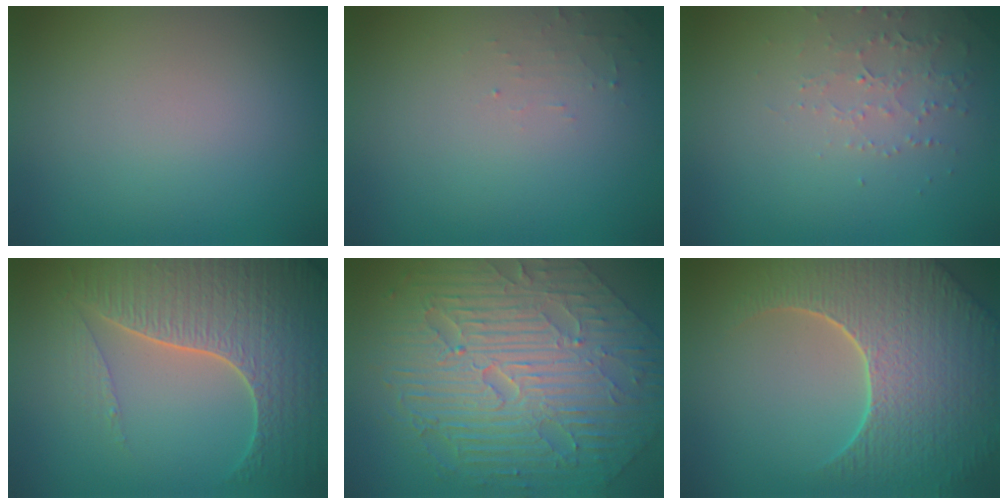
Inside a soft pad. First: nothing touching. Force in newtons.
{"total": 1.1, "press": 1.1, "slide": 0.2}
{"total": 1.9, "press": 1.8, "slide": 0.6}
{"total": 7.5, "press": 5.6, "slide": 5.1}
{"total": 11.2, "press": 7.3, "slide": 8.5}
{"total": 8.6, "press": 6.1, "slide": 6.1}